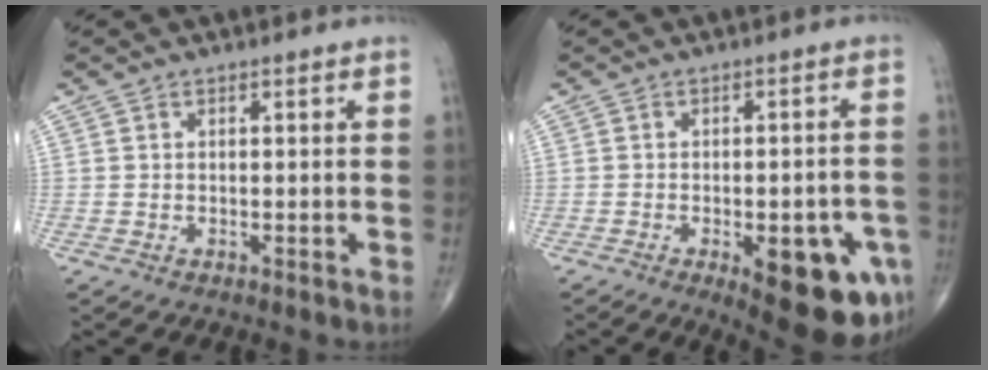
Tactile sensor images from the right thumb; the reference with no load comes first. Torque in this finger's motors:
{"motor_torque": [2.16, 1.95, 0.99, -1.33, 0.35]}